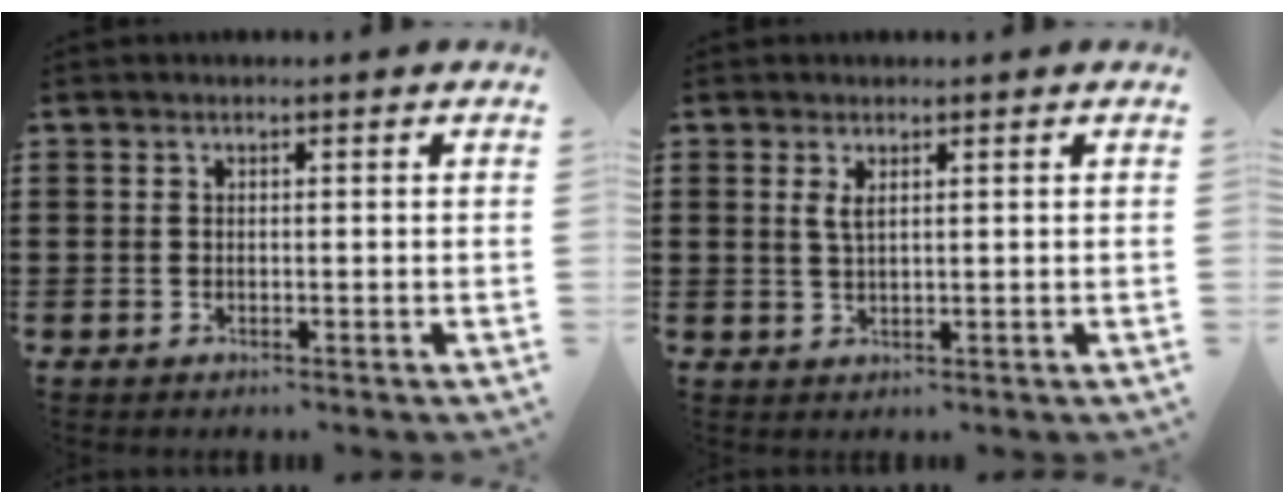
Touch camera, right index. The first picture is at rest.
{"total": 1.9, "force": [0.9, 0.6, 1.6], "torque": [-0.034, 0.003, 0.016]}